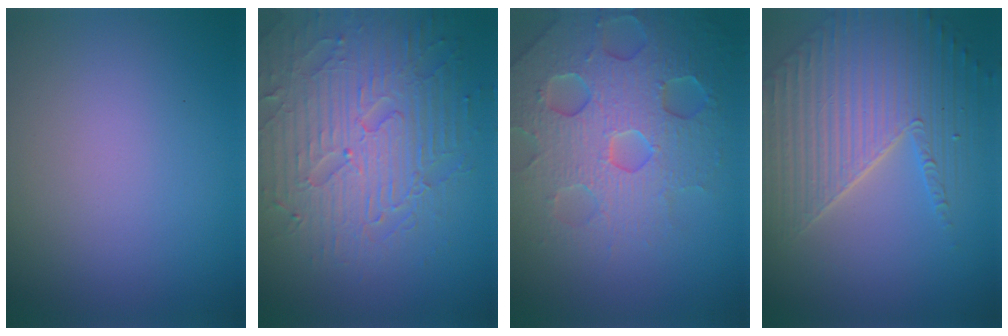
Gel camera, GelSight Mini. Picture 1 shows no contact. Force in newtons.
{"total": 7.7, "press": 6.0, "slide": 4.7}
{"total": 7.3, "press": 7.2, "slide": 1.5}
{"total": 5.2, "press": 4.8, "slide": 2.1}